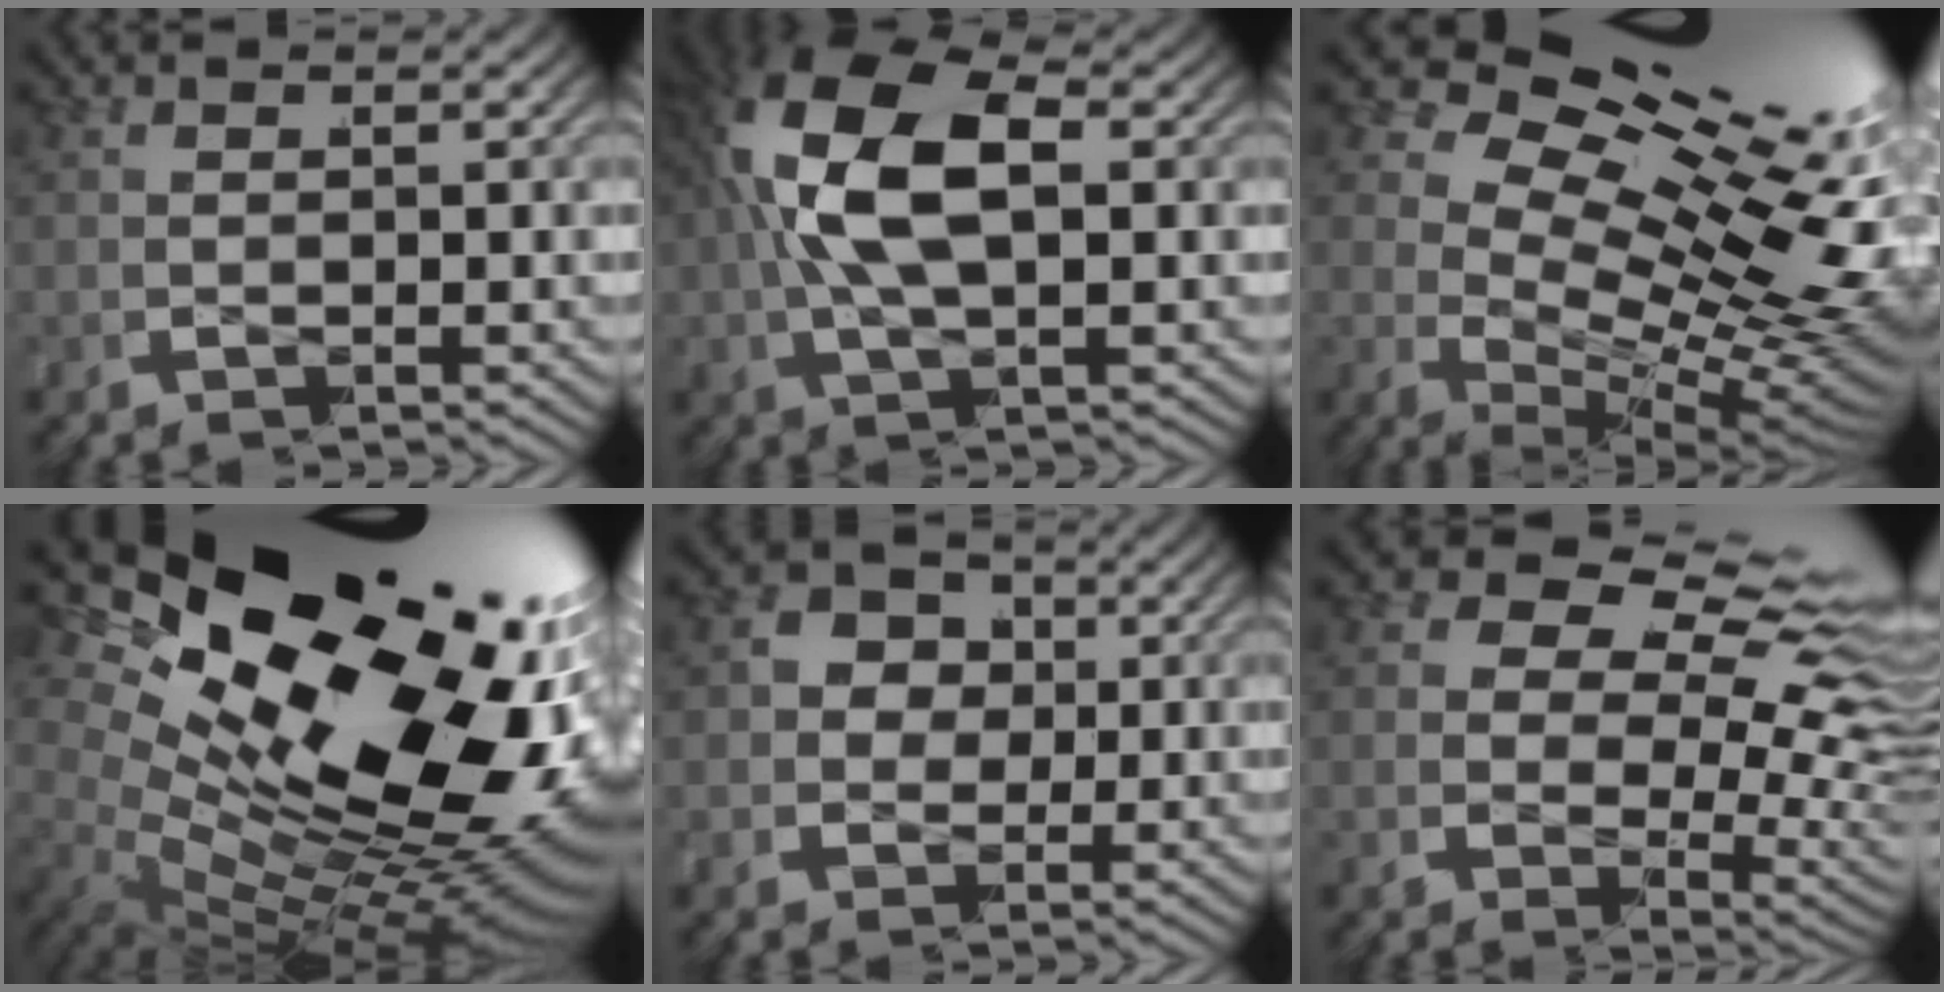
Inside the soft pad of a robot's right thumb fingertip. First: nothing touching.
{"total": 10.8, "force": [0.9, 6.2, 8.8], "torque": [-0.193, 0.001, 0.010]}
{"total": 22.8, "force": [0.3, 14.1, 17.9], "torque": [-0.276, -0.040, 0.014]}
{"total": 31.0, "force": [1.8, 18.7, 24.7], "torque": [-0.383, -0.023, 0.029]}
{"total": 6.6, "force": [0.3, 5.7, 3.3], "torque": [-0.070, -0.017, 0.002]}
{"total": 12.8, "force": [1.0, 8.0, 9.9], "torque": [-0.167, -0.024, 0.026]}